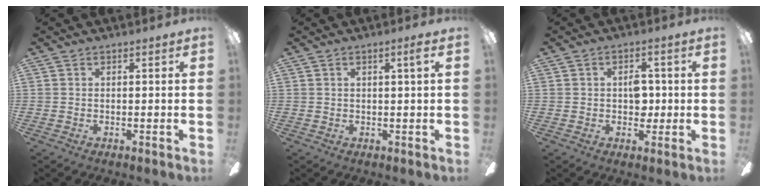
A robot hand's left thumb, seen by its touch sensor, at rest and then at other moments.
{"total": 2.0, "force": [0.8, 0.0, 1.8], "torque": [-0.036, 0.001, 0.012]}
{"total": 5.0, "force": [0.3, 3.4, 3.6], "torque": [-0.054, 0.005, 0.002]}